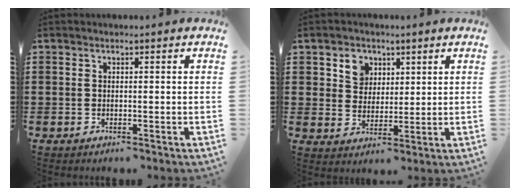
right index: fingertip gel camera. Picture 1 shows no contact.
{"total": 4.6, "force": [2.5, 3.7, 1.1], "torque": [-0.032, 0.012, 0.043]}